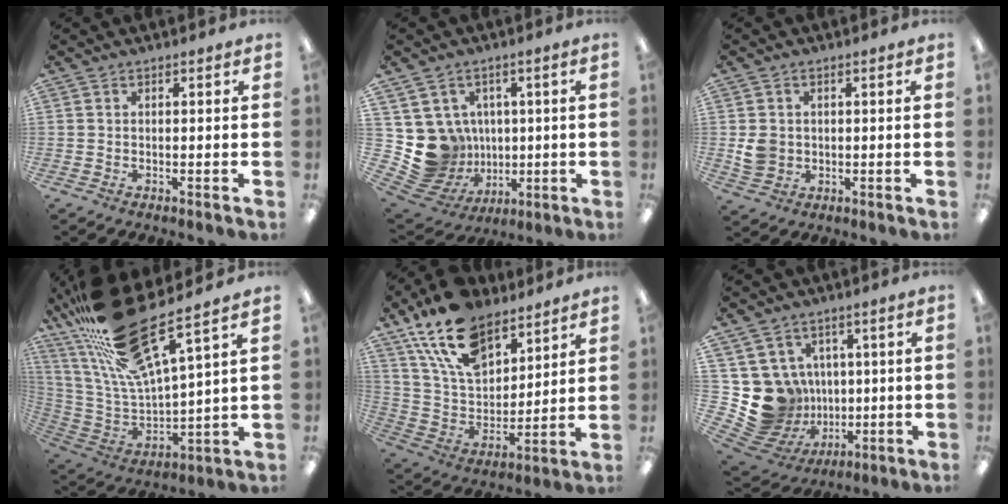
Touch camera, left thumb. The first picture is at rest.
{"total": 11.4, "force": [0.7, 11.1, 2.3], "torque": [-0.084, -0.018, 0.031]}
{"total": 4.7, "force": [0.4, 4.3, 1.9], "torque": [-0.030, 0.006, 0.011]}
{"total": 24.1, "force": [17.1, 5.9, 16.0], "torque": [-0.316, -0.105, 0.285]}
{"total": 19.0, "force": [12.8, 10.4, 9.5], "torque": [-0.184, -0.055, 0.237]}
{"total": 12.9, "force": [0.3, 12.5, 3.1], "torque": [-0.097, -0.021, 0.032]}